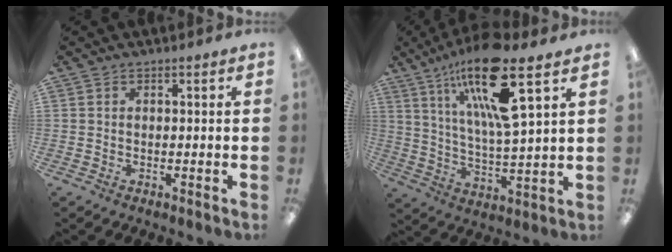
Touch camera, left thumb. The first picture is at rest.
{"total": 18.7, "force": [11.4, 4.0, 14.2], "torque": [-0.261, -0.051, 0.180]}